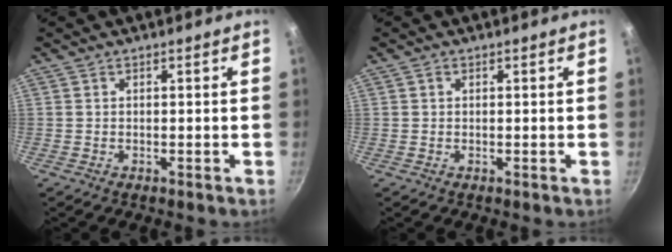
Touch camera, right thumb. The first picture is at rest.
{"total": 0.6, "force": [0.3, 0.1, 0.5], "torque": [-0.012, 0.000, 0.007]}